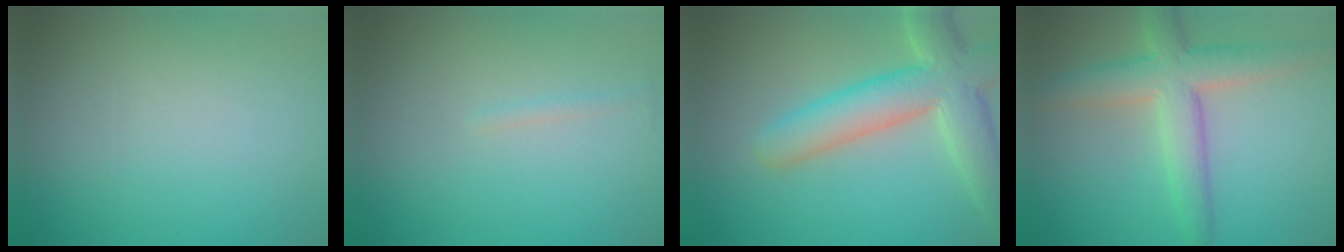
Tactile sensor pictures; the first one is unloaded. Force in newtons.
{"total": 0.6, "press": 0.6, "slide": 0.0}
{"total": 7.4, "press": 7.4, "slide": 0.8}
{"total": 5.6, "press": 5.6, "slide": 0.6}